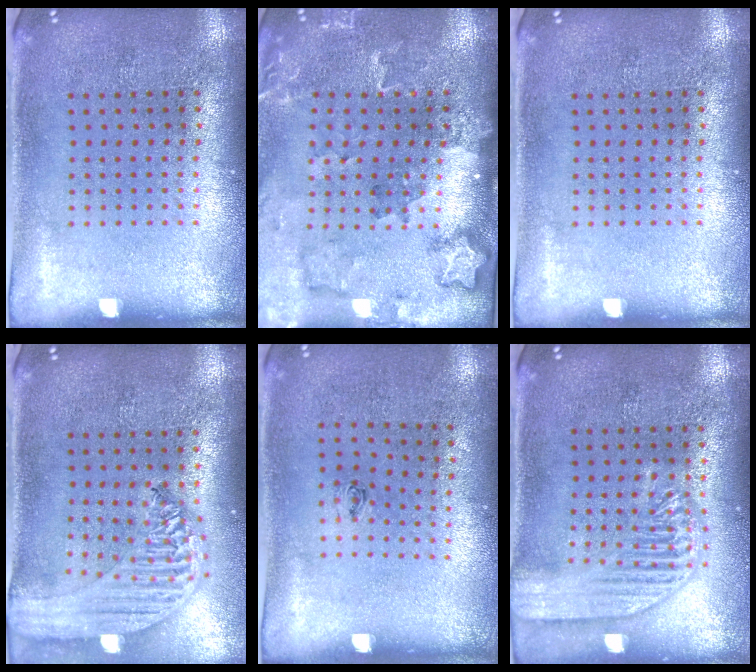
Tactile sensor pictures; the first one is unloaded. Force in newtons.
{"total": 1.8, "press": 1.8, "slide": 0.2}
{"total": 0.0}
{"total": 2.3, "press": 2.0, "slide": 1.1}
{"total": 0.5, "press": 0.1, "slide": 0.5}
{"total": 2.0, "press": 2.0, "slide": 0.2}